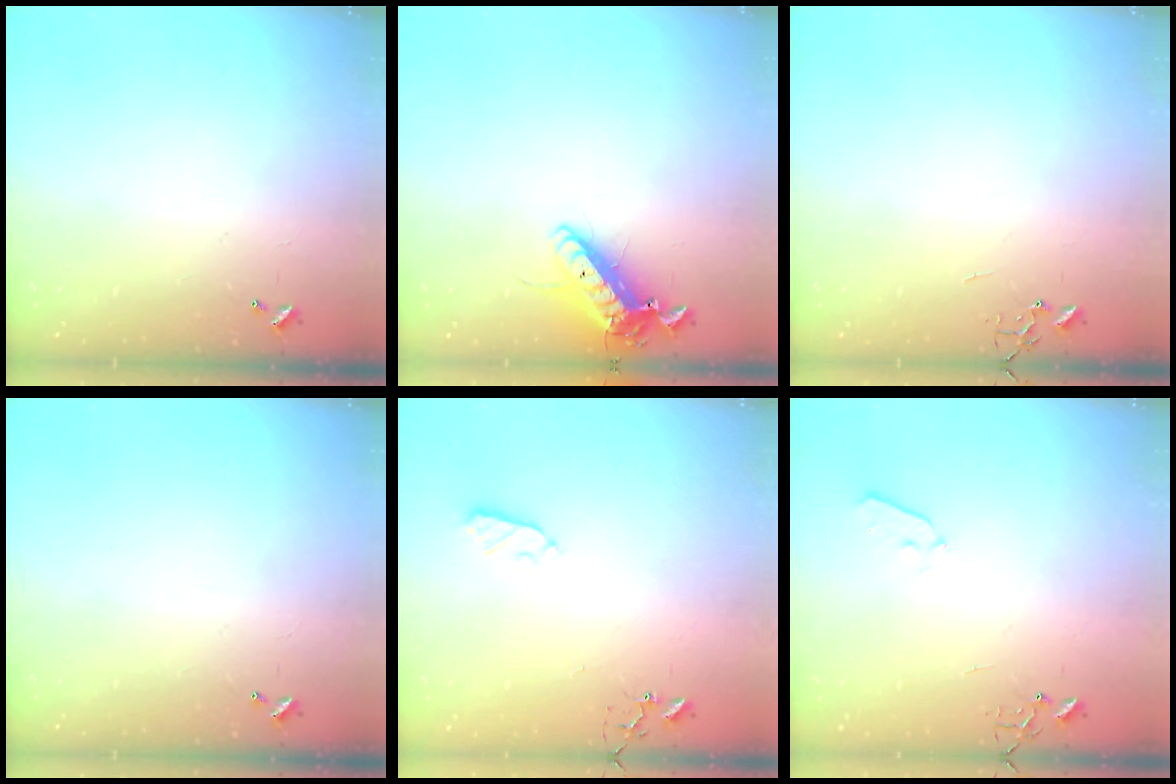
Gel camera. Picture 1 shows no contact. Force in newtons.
{"total": 14.3, "press": 14.0, "slide": 2.8}
{"total": 0.0}
{"total": 0.0}
{"total": 5.5, "press": 5.5, "slide": 0.5}
{"total": 4.9, "press": 4.8, "slide": 0.7}